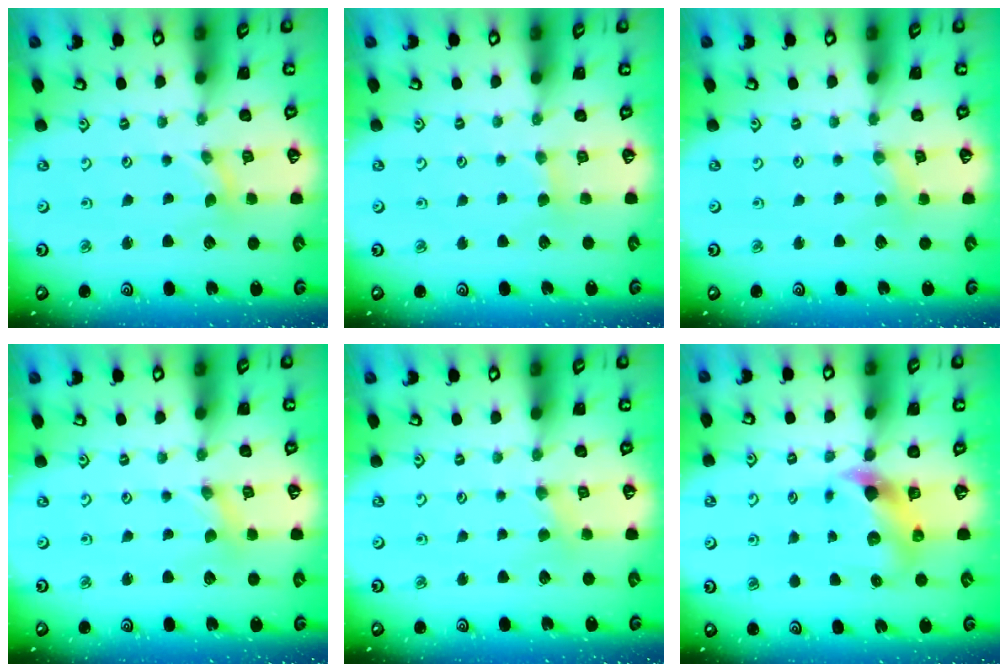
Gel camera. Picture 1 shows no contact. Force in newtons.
{"total": 2.1, "press": 2.0, "slide": 0.3}
{"total": 1.7, "press": 1.7, "slide": 0.3}
{"total": 0.0}
{"total": 2.2, "press": 2.2, "slide": 0.4}
{"total": 7.4, "press": 7.3, "slide": 1.2}